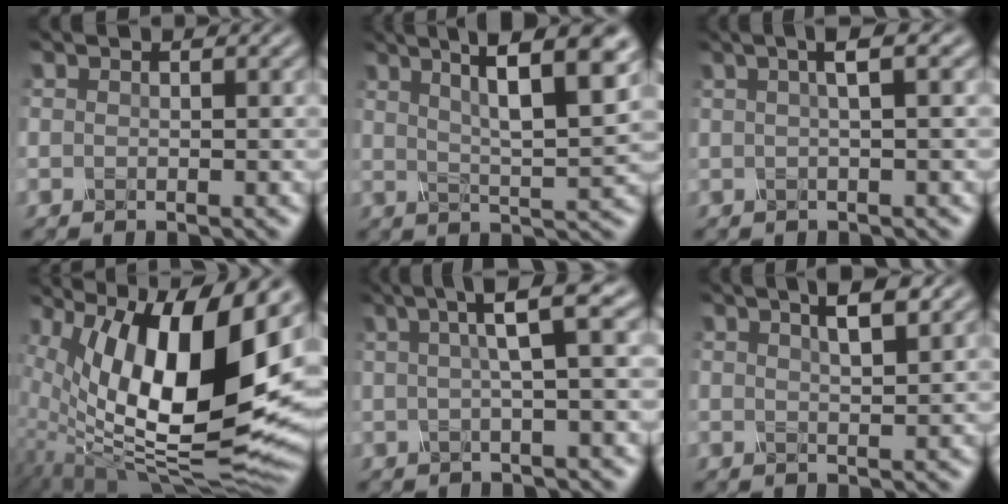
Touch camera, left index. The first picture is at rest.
{"total": 10.3, "force": [4.7, 2.7, 8.8], "torque": [-0.116, 0.021, 0.062]}
{"total": 3.4, "force": [1.0, 0.8, 3.1], "torque": [-0.032, 0.011, 0.003]}
{"total": 17.7, "force": [4.2, 6.6, 15.9], "torque": [-0.248, 0.015, 0.079]}
{"total": 5.4, "force": [1.5, 0.9, 5.1], "torque": [-0.074, 0.017, 0.022]}
{"total": 4.2, "force": [2.3, 1.1, 3.3], "torque": [-0.032, 0.018, 0.017]}